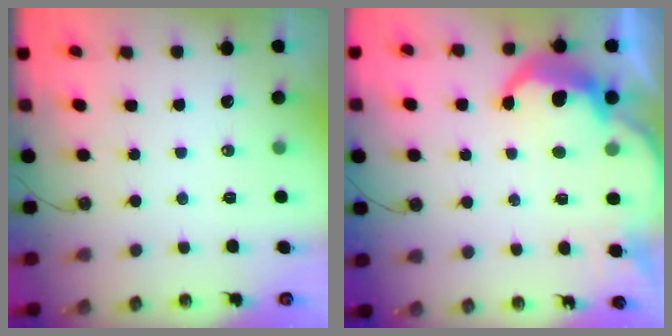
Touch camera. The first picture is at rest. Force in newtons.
{"total": 8.1, "press": 8.1, "slide": 0.5}